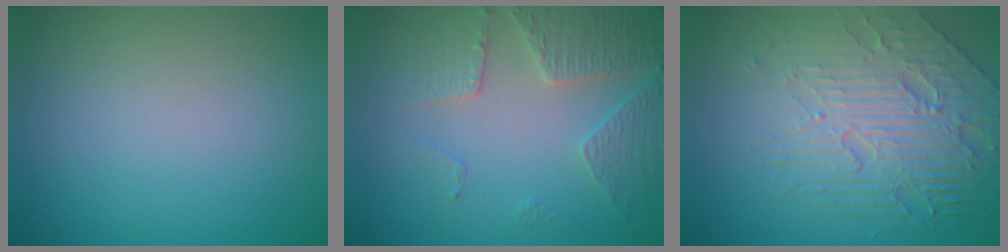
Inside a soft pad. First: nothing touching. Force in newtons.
{"total": 4.6, "press": 3.4, "slide": 3.1}
{"total": 7.6, "press": 5.3, "slide": 5.4}